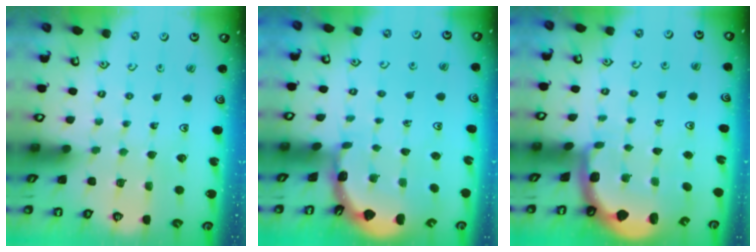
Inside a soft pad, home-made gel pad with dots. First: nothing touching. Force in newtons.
{"total": 1.7, "press": 1.7, "slide": 0.1}
{"total": 2.4, "press": 2.1, "slide": 1.2}